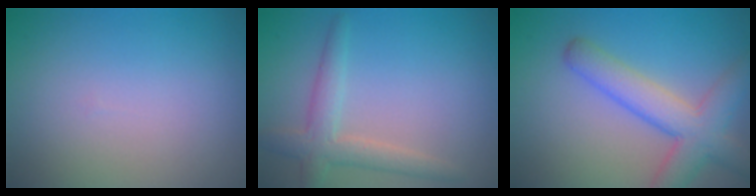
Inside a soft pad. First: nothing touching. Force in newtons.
{"total": 3.2, "press": 3.1, "slide": 0.3}
{"total": 6.0, "press": 5.9, "slide": 0.3}